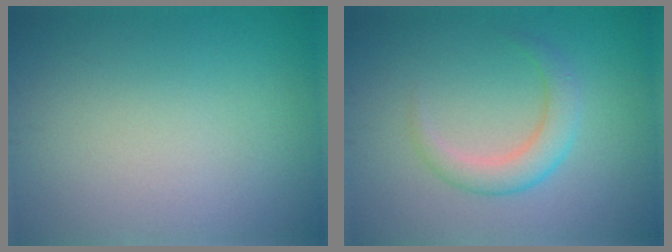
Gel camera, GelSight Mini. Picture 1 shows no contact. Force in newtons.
{"total": 2.8, "press": 2.8, "slide": 0.1}